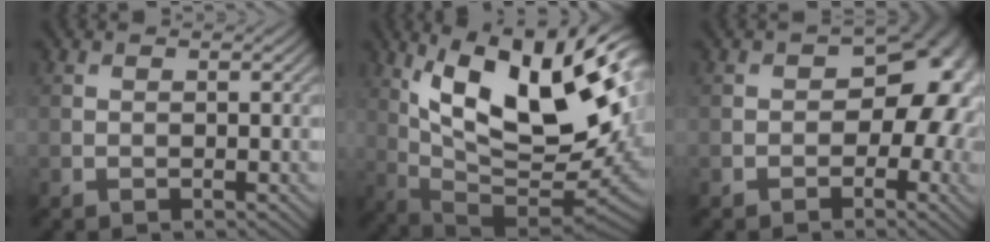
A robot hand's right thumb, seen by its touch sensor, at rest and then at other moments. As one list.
[{"total": 18.5, "force": [5.3, 7.6, 16.0], "torque": [-0.284, 0.011, 0.100]}, {"total": 10.1, "force": [-0.7, 7.0, 7.2], "torque": [-0.057, -0.017, -0.006]}]